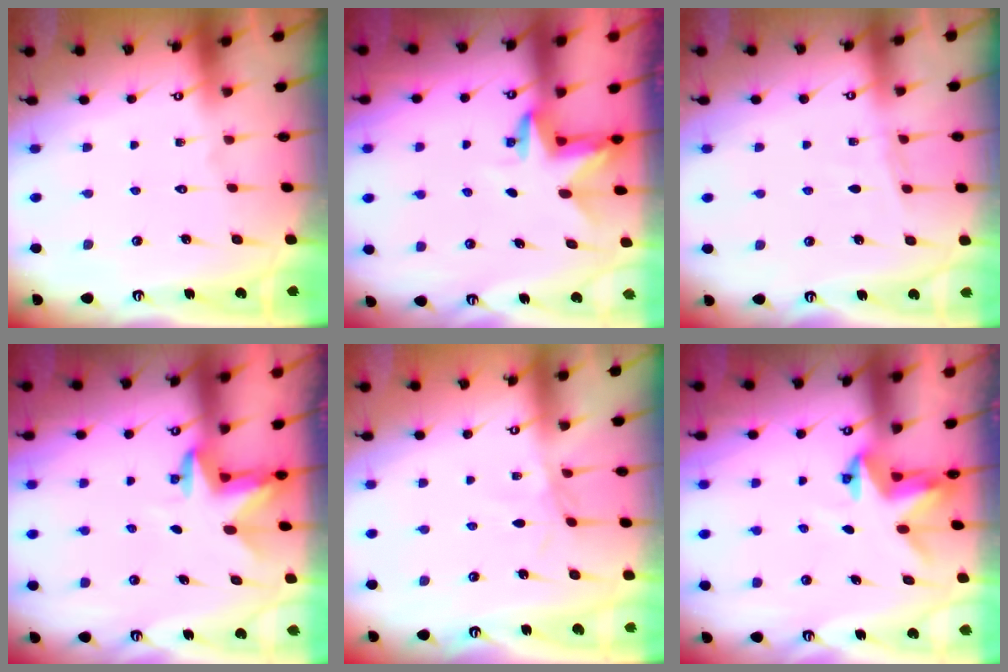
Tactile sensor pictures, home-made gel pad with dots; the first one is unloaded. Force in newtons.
{"total": 3.3, "press": 3.3, "slide": 0.1}
{"total": 4.2, "press": 4.2, "slide": 0.4}
{"total": 3.1, "press": 3.0, "slide": 0.7}
{"total": 1.7, "press": 1.6, "slide": 0.3}
{"total": 3.4, "press": 3.4, "slide": 0.2}